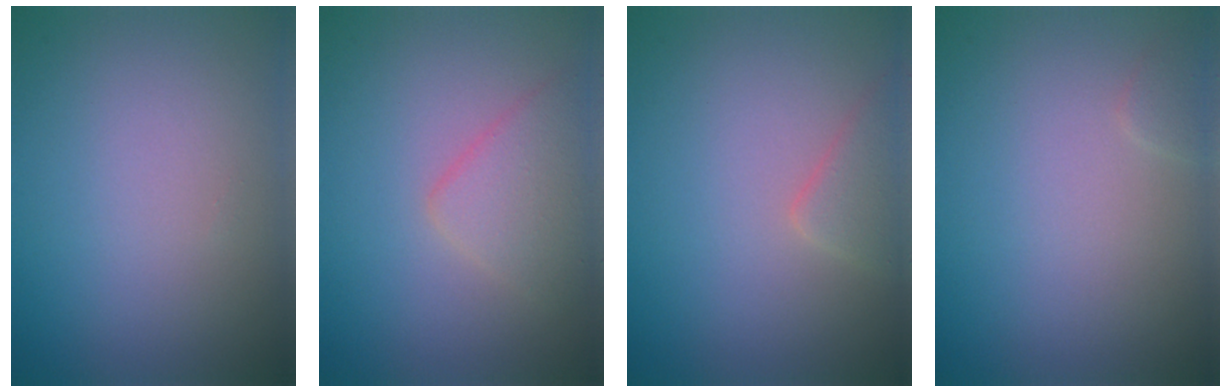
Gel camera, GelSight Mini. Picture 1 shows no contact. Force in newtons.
{"total": 2.9, "press": 2.9, "slide": 0.1}
{"total": 2.1, "press": 2.1, "slide": 0.2}
{"total": 0.7, "press": 0.7, "slide": 0.0}